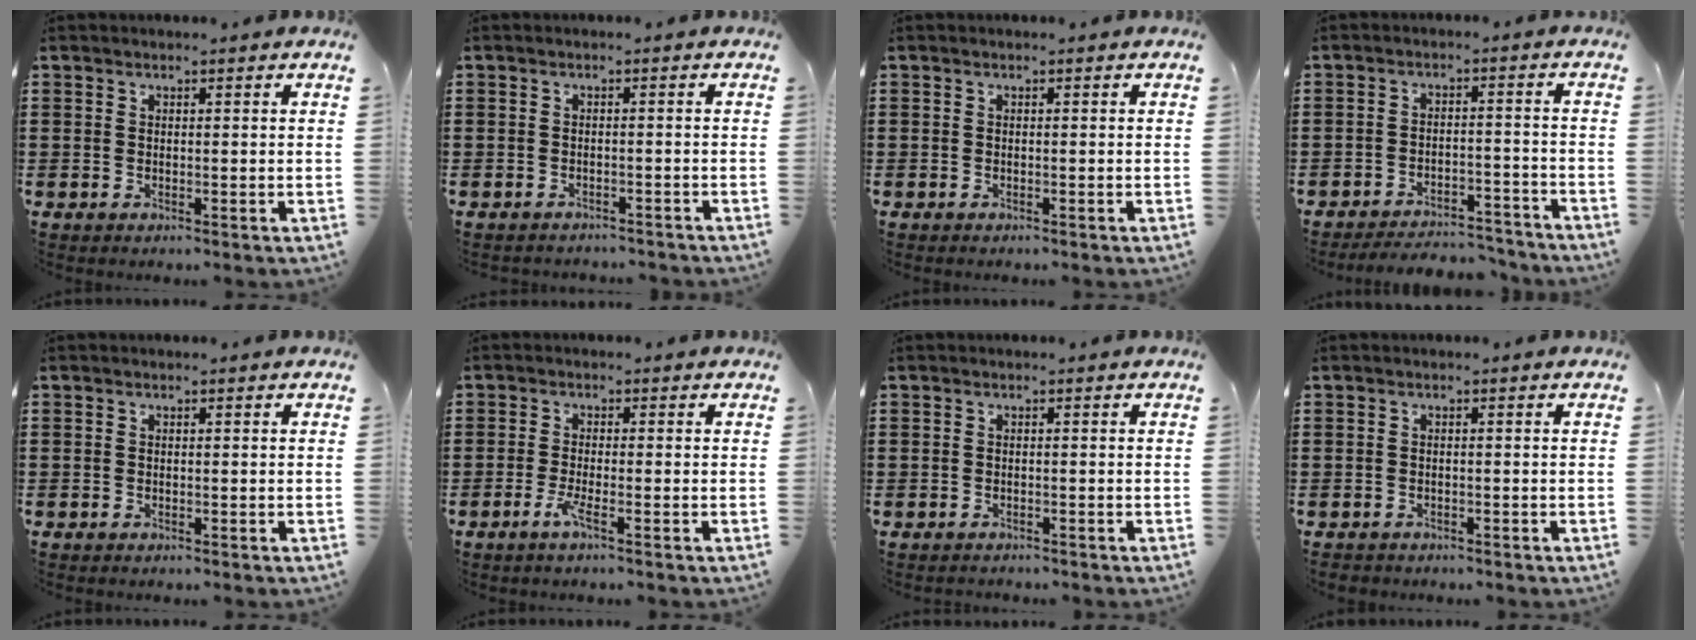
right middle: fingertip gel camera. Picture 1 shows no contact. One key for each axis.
{"total": 1.3, "fx": -1.3, "fy": 0.1, "fz": -0.1, "tx": -0.005, "ty": -0.001, "tz": -0.028}
{"total": 0.0}
{"total": 4.4, "fx": -4.4, "fy": 0.5, "fz": 0.3, "tx": -0.014, "ty": 0.003, "tz": -0.093}
{"total": 0.0}
{"total": 2.7, "fx": -1.4, "fy": -0.1, "fz": 2.3, "tx": -0.055, "ty": -0.011, "tz": -0.031}
{"total": 0.9, "fx": -0.8, "fy": 0.2, "fz": -0.2, "tx": 0.001, "ty": 0.002, "tz": -0.019}
{"total": 0.9, "fx": -0.8, "fy": 0.3, "fz": -0.1, "tx": -0.003, "ty": 0.000, "tz": -0.018}